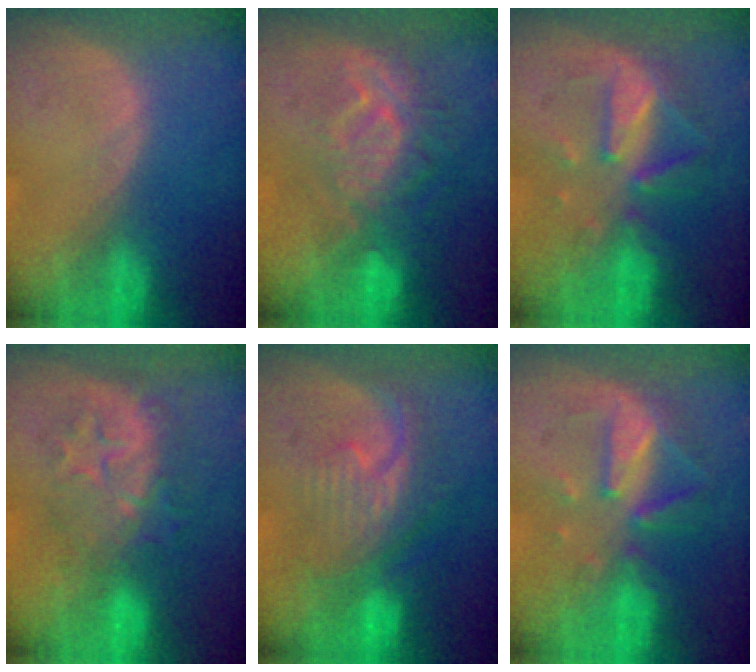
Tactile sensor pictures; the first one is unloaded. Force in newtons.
{"total": 9.5, "press": 8.3, "slide": 4.7}
{"total": 8.1, "press": 7.4, "slide": 3.2}
{"total": 8.7, "press": 8.0, "slide": 3.5}
{"total": 8.0, "press": 7.8, "slide": 1.9}
{"total": 8.1, "press": 7.4, "slide": 3.2}